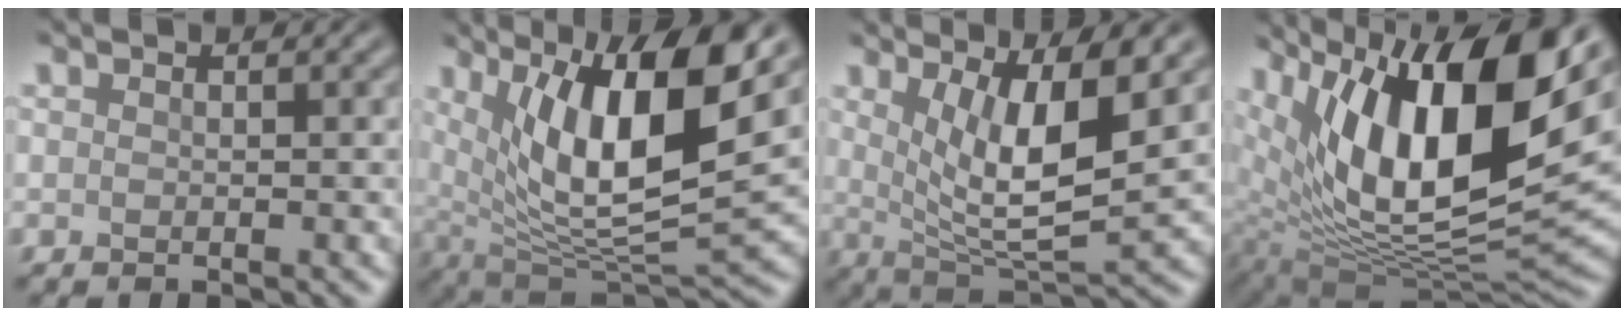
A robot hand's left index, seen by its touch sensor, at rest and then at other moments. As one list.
[{"total": 12.2, "force": [4.1, 3.8, 10.9], "torque": [-0.177, -0.011, 0.077]}, {"total": 7.7, "force": [2.0, 2.3, 7.1], "torque": [-0.128, -0.018, 0.041]}, {"total": 15.7, "force": [6.5, 6.7, 12.6], "torque": [-0.201, -0.007, 0.114]}]